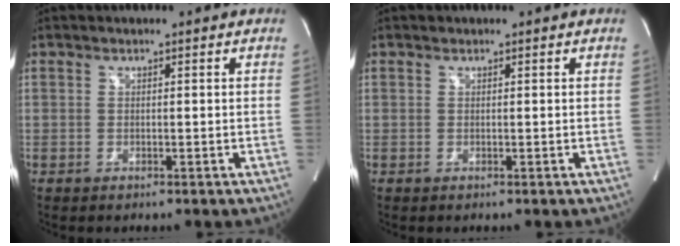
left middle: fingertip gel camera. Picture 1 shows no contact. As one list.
[{"total": 0.0}]